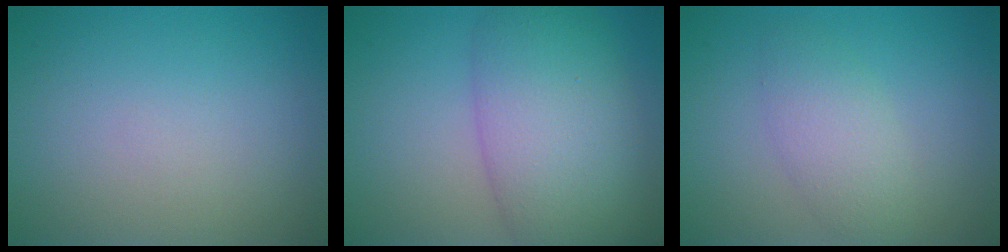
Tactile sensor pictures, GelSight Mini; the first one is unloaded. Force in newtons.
{"total": 9.1, "press": 9.1, "slide": 0.3}
{"total": 2.6, "press": 2.6, "slide": 0.3}